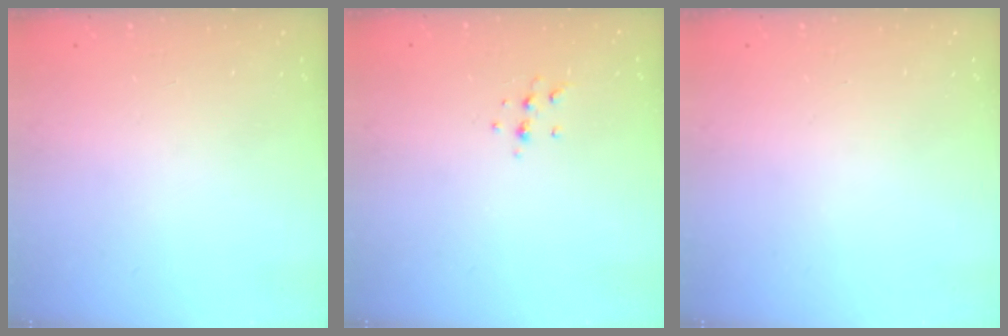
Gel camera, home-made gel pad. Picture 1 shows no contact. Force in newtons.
{"total": 5.3, "press": 5.1, "slide": 1.5}
{"total": 0.0}